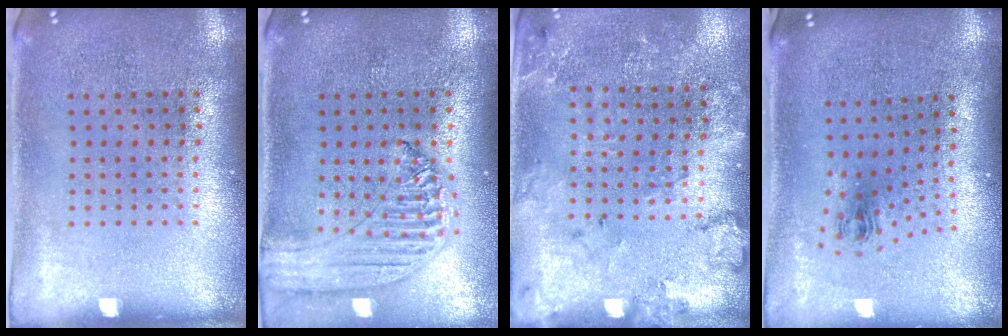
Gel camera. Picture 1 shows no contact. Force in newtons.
{"total": 1.3, "press": 1.2, "slide": 0.2}
{"total": 1.8, "press": 1.7, "slide": 0.4}
{"total": 1.0, "press": 0.4, "slide": 0.9}